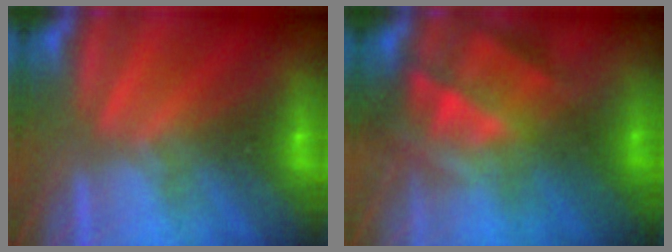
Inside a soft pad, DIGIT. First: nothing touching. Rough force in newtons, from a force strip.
{"total": 5.2}